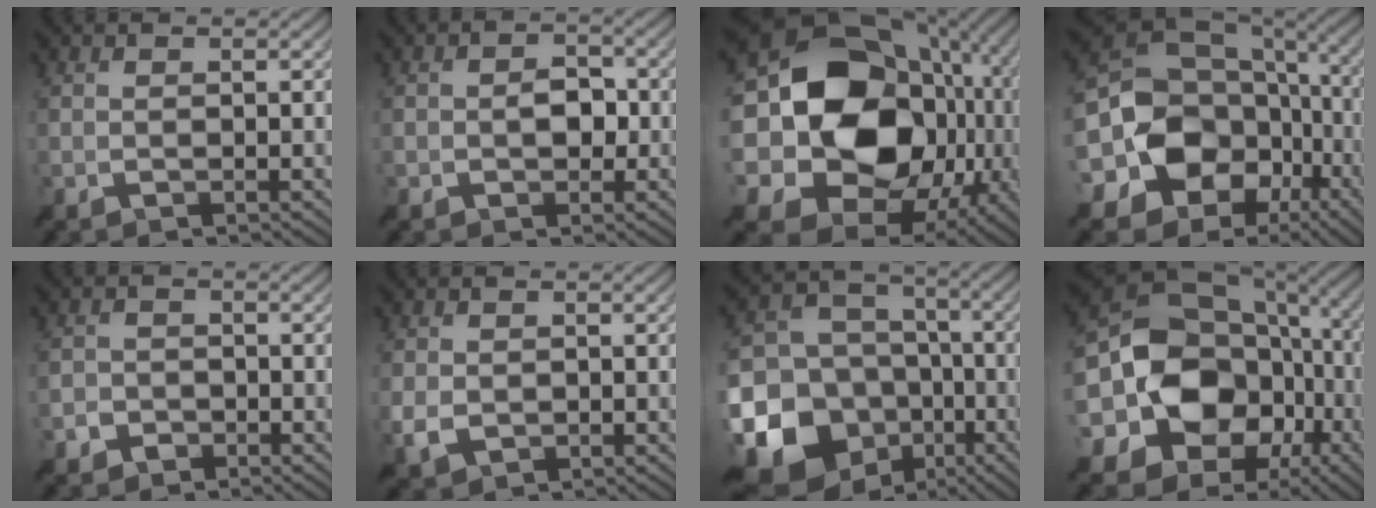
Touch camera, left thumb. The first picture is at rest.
{"total": 2.7, "force": [-0.4, 1.9, 1.9], "torque": [-0.034, -0.001, -0.011]}
{"total": 23.7, "force": [1.5, 19.5, 13.3], "torque": [-0.293, -0.025, 0.029]}
{"total": 19.9, "force": [-4.0, 16.2, 10.7], "torque": [-0.255, -0.053, -0.046]}
{"total": 2.3, "force": [-1.4, 1.8, 0.5], "torque": [-0.003, 0.001, -0.032]}
{"total": 3.0, "force": [-0.5, 2.3, 1.8], "torque": [-0.046, -0.007, -0.009]}
{"total": 23.3, "force": [-9.0, 20.0, 7.9], "torque": [-0.224, -0.052, -0.155]}
{"total": 19.9, "force": [-1.7, 15.9, 11.8], "torque": [-0.276, -0.047, 0.005]}